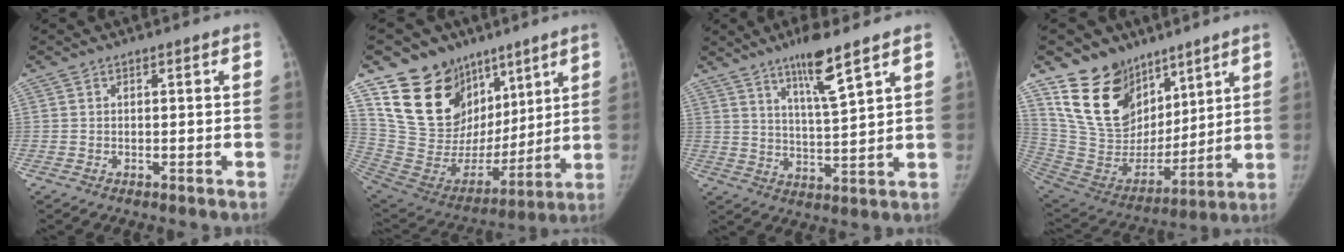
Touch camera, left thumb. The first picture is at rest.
{"total": 23.7, "force": [12.1, 17.1, 11.1], "torque": [-0.141, -0.020, 0.234]}
{"total": 9.5, "force": [6.2, 1.0, 7.1], "torque": [-0.121, -0.042, 0.111]}
{"total": 19.9, "force": [12.5, 13.3, 7.8], "torque": [-0.096, -0.062, 0.247]}